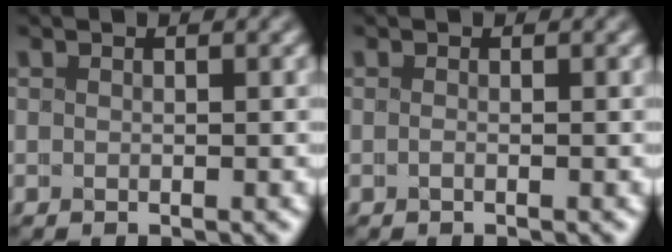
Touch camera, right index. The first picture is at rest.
{"total": 0.0}